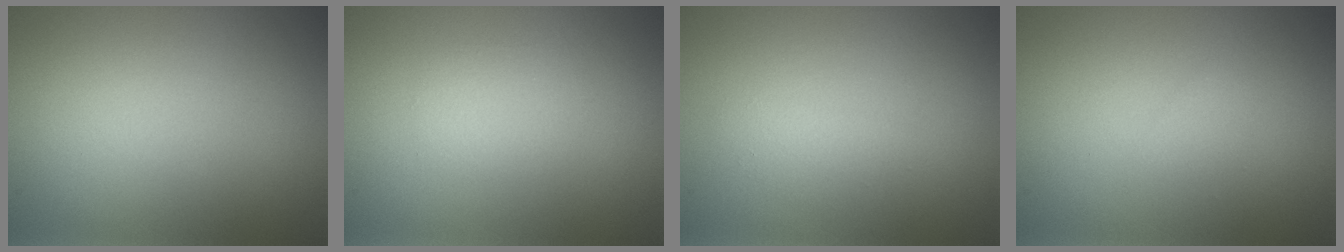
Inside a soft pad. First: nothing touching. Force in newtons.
{"total": 1.2, "press": 1.2, "slide": 0.0}
{"total": 1.2, "press": 1.2, "slide": 0.1}
{"total": 0.7, "press": 0.7, "slide": 0.1}